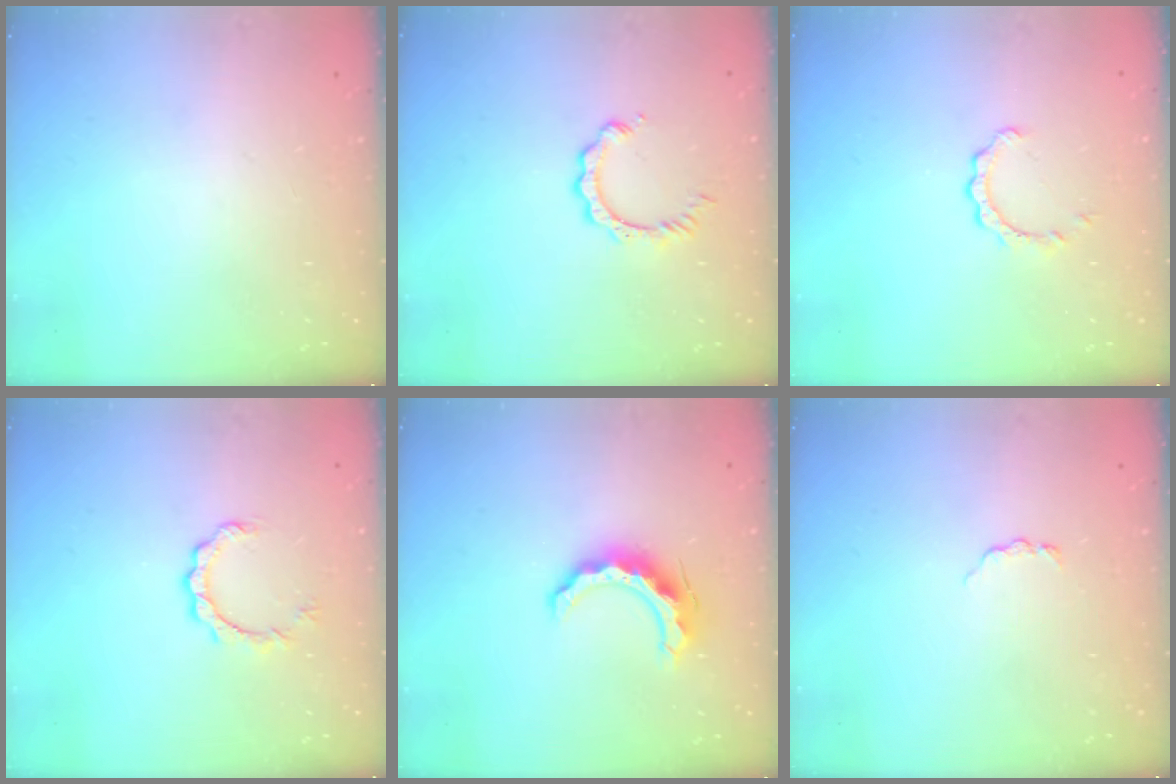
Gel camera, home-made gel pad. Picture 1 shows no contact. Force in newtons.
{"total": 3.8, "press": 3.7, "slide": 0.2}
{"total": 2.1, "press": 2.1, "slide": 0.2}
{"total": 3.6, "press": 3.6, "slide": 0.2}
{"total": 11.2, "press": 11.2, "slide": 0.5}
{"total": 3.3, "press": 3.3, "slide": 0.4}